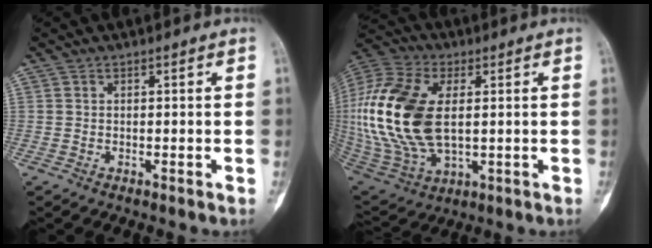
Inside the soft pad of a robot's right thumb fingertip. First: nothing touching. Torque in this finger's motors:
{"motor_torque": [1.37, 0.96, 2.03, -0.75, 0.59]}